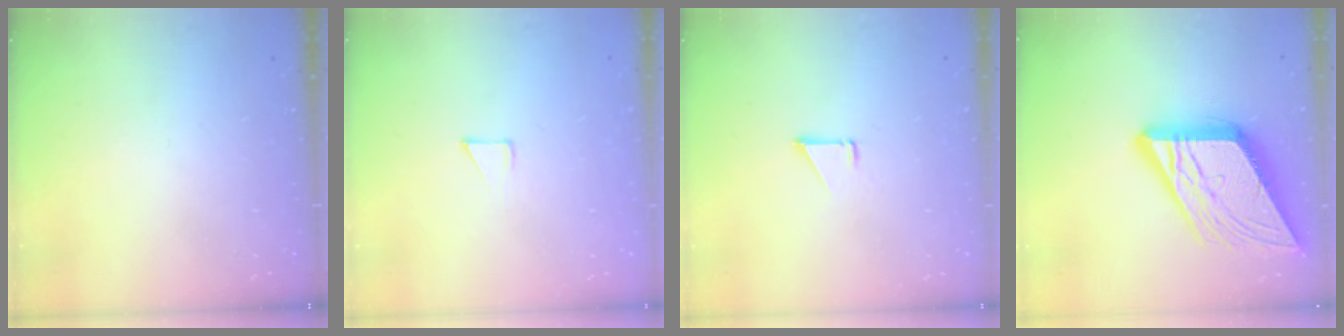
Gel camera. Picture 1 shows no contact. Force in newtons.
{"total": 2.8, "press": 2.8, "slide": 0.2}
{"total": 1.1, "press": 1.1, "slide": 0.1}
{"total": 18.7, "press": 18.6, "slide": 2.1}